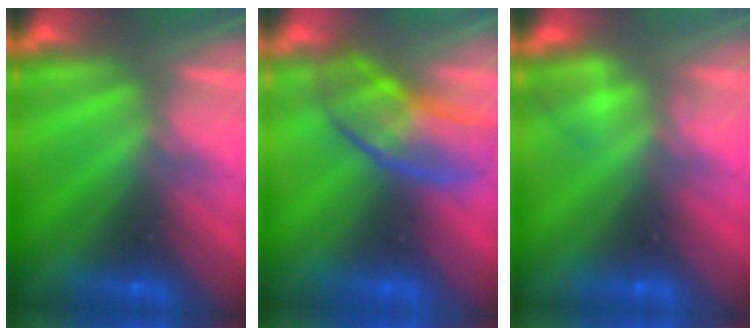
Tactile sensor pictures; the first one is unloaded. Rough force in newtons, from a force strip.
{"total": 2.8}
{"total": 2.3}